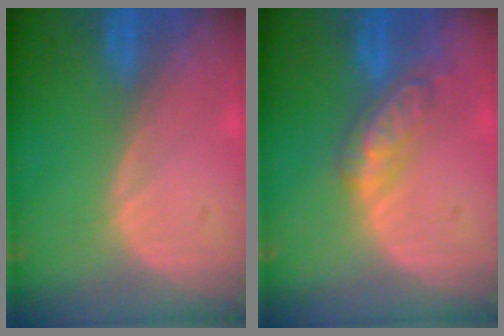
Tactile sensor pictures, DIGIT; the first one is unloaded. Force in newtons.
{"total": 5.9, "press": 5.1, "slide": 2.9}